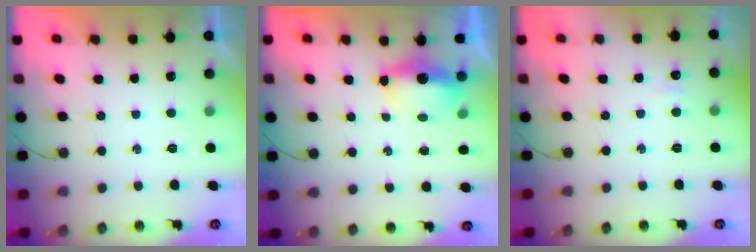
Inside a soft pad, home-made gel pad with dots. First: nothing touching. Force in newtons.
{"total": 5.1, "press": 5.0, "slide": 0.4}
{"total": 2.9, "press": 2.5, "slide": 1.6}